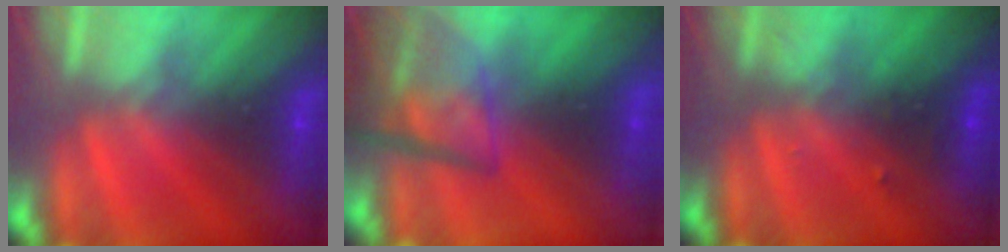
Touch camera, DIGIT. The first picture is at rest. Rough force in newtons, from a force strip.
{"total": 6.8}
{"total": 2.4}